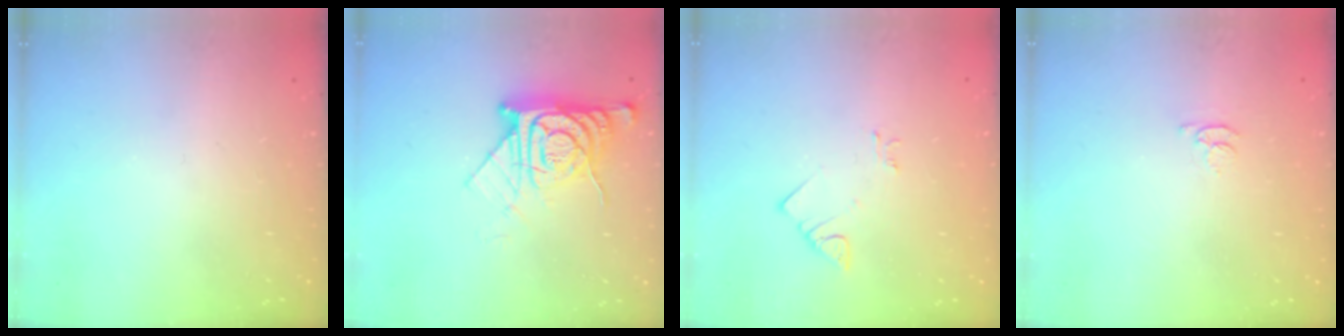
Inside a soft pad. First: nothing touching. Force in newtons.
{"total": 11.8, "press": 11.7, "slide": 1.0}
{"total": 2.9, "press": 2.9, "slide": 0.3}
{"total": 2.8, "press": 2.8, "slide": 0.4}